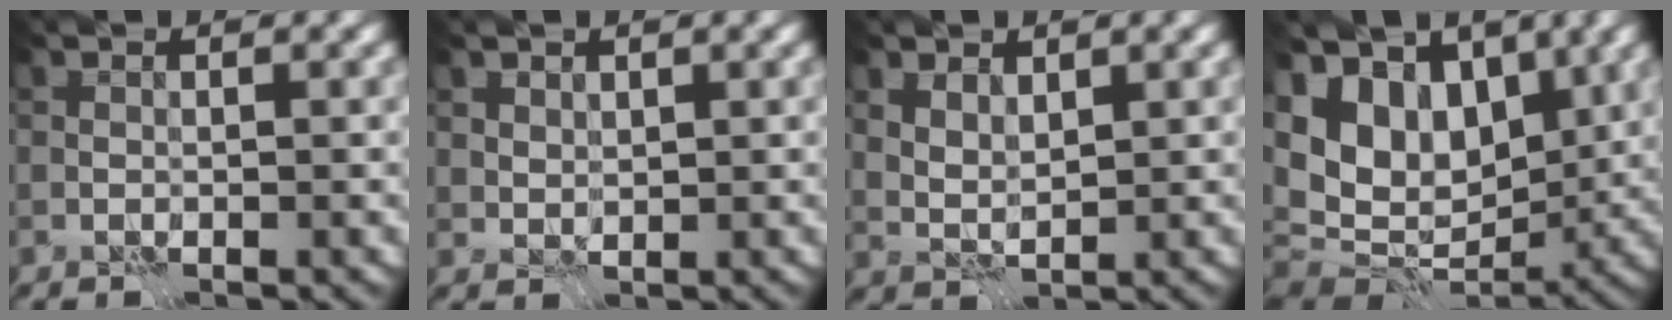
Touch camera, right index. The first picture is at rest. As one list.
[{"total": 1.6, "force": [1.2, 0.9, 0.4], "torque": [-0.010, -0.005, 0.030]}, {"total": 2.1, "force": [1.3, 0.9, 1.3], "torque": [-0.026, -0.003, 0.029]}, {"total": 11.4, "force": [4.0, 7.2, 7.9], "torque": [-0.153, 0.016, 0.062]}]